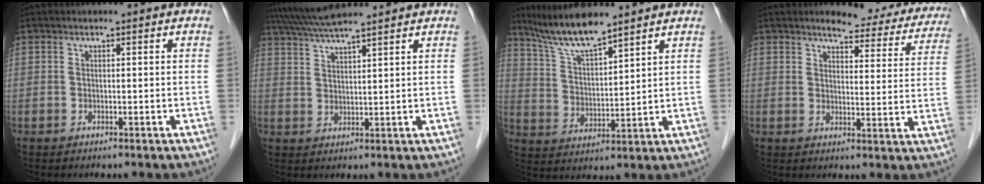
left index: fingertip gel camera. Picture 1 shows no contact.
{"total": 8.0, "force": [7.1, -0.5, 3.6], "torque": [-0.069, 0.030, 0.122]}
{"total": 8.9, "force": [7.8, 0.3, 4.4], "torque": [-0.093, 0.003, 0.154]}
{"total": 13.8, "force": [12.1, 3.9, 5.3], "torque": [-0.033, -0.010, 0.118]}